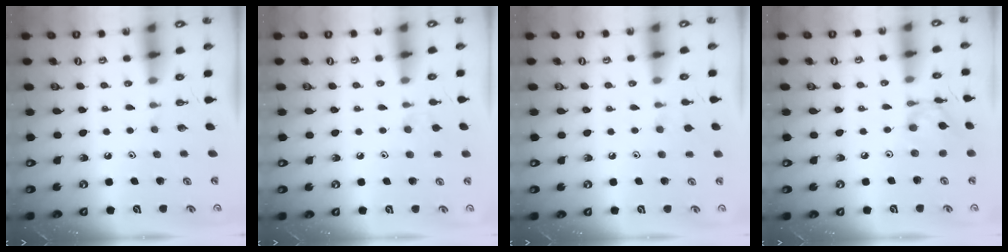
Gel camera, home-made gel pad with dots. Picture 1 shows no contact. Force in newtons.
{"total": 3.8, "press": 3.7, "slide": 0.8}
{"total": 4.5, "press": 4.5, "slide": 0.7}
{"total": 9.2, "press": 9.2, "slide": 0.6}